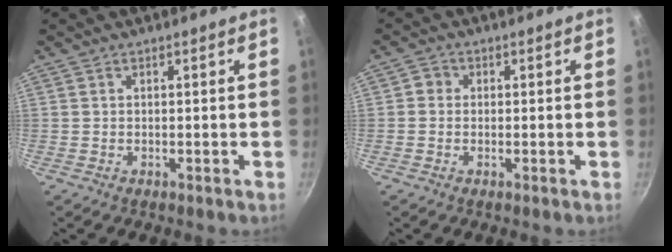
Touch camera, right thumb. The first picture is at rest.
{"total": 1.9, "force": [-0.1, 1.8, 0.5], "torque": [0.001, 0.004, -0.008]}